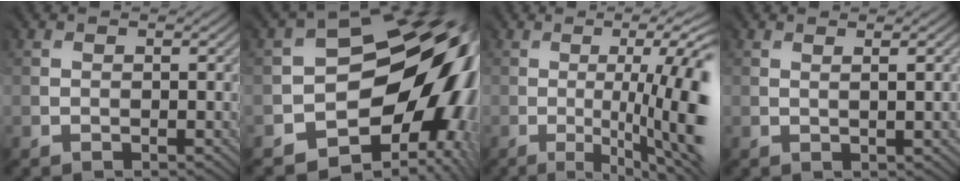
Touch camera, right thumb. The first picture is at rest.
{"total": 14.7, "force": [-4.4, 10.2, 9.6], "torque": [-0.101, -0.029, -0.063]}
{"total": 13.1, "force": [-2.3, 3.0, 12.5], "torque": [-0.148, 0.006, -0.020]}
{"total": 0.9, "force": [0.5, -0.2, 0.7], "torque": [-0.007, 0.008, 0.009]}